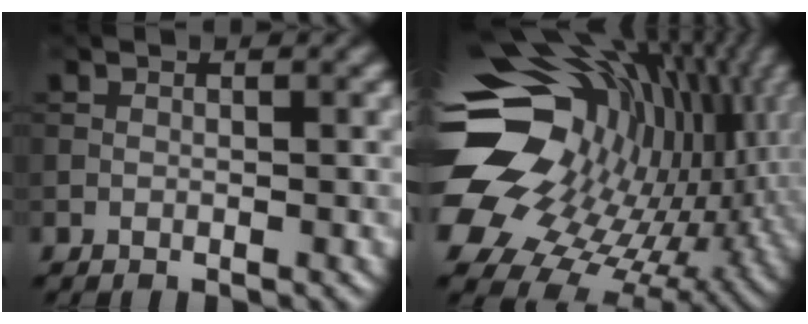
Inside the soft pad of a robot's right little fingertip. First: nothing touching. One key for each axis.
{"total": 19.3, "fx": 1.6, "fy": 14.4, "fz": 12.8, "tx": -0.243, "ty": -0.027, "tz": 0.055}